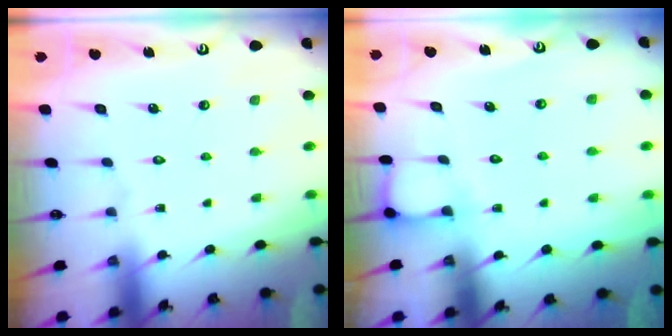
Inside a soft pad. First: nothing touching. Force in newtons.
{"total": 3.9, "press": 3.8, "slide": 0.5}